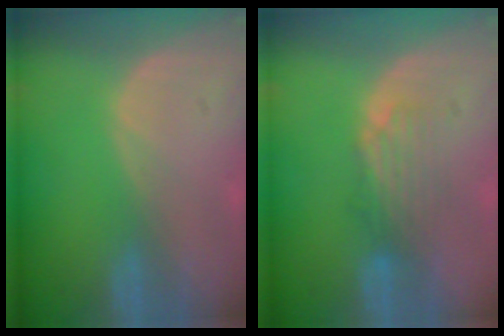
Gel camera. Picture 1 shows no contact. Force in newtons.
{"total": 4.4, "press": 3.8, "slide": 2.2}